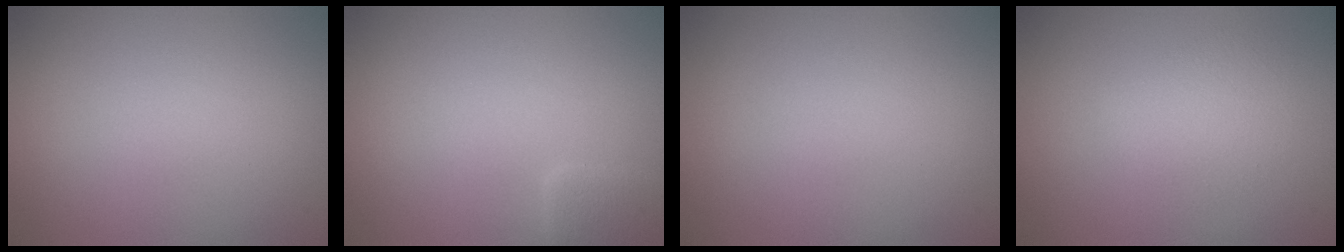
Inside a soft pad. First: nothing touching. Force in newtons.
{"total": 1.4, "press": 1.4, "slide": 0.1}
{"total": 0.0}
{"total": 2.3, "press": 2.3, "slide": 0.1}